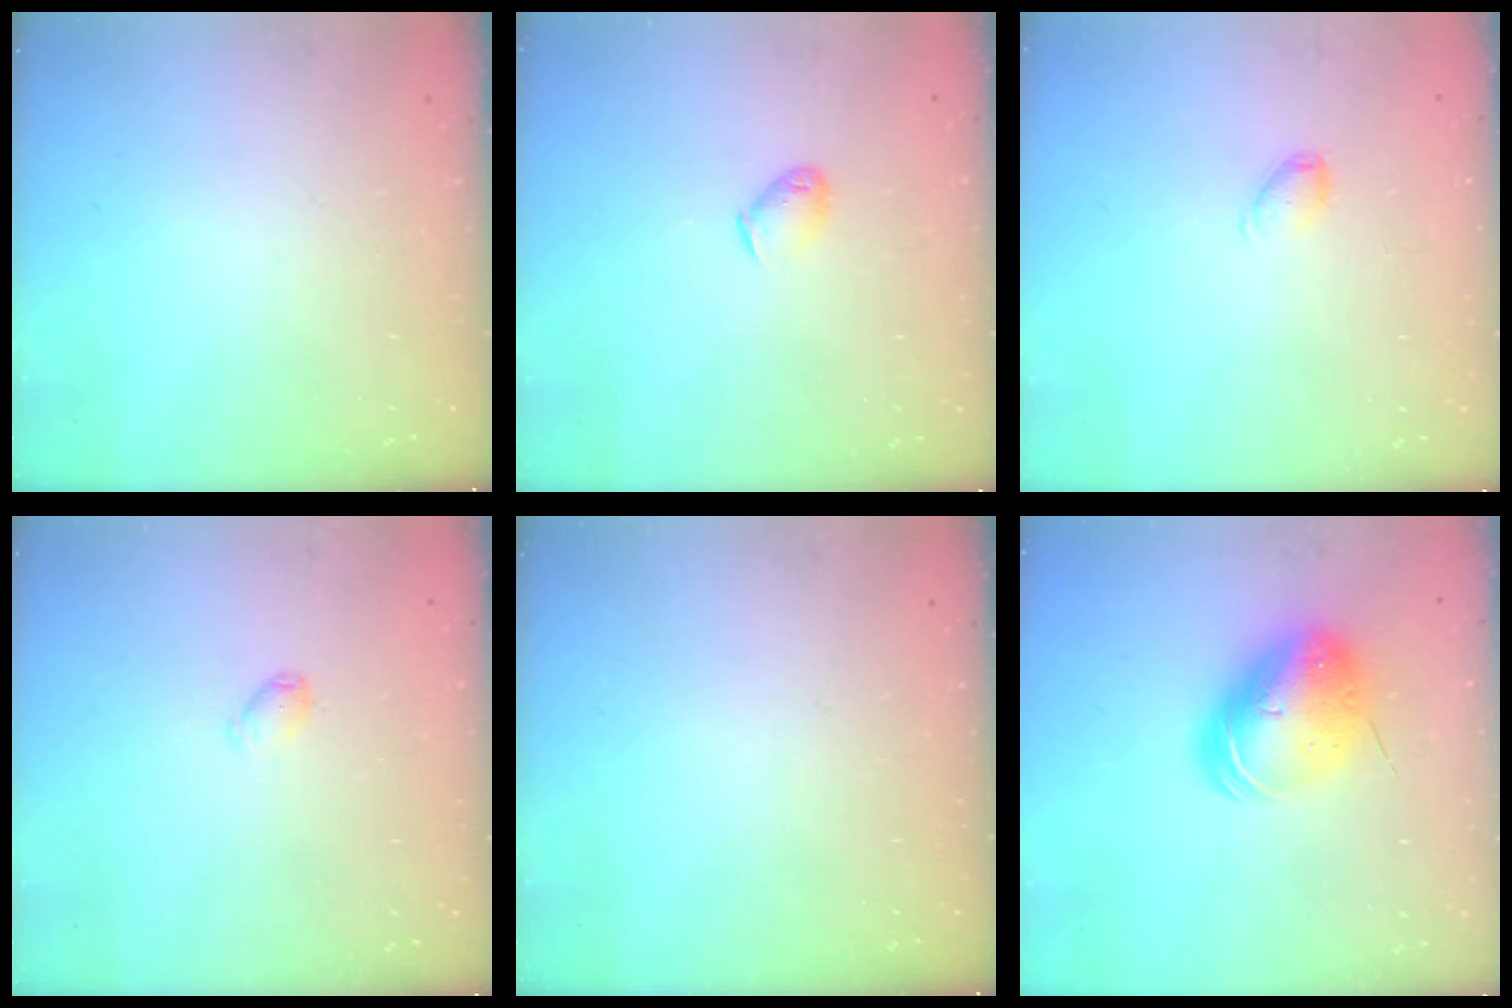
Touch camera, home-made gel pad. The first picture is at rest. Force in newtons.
{"total": 3.9, "press": 3.9, "slide": 0.6}
{"total": 5.7, "press": 5.7, "slide": 0.6}
{"total": 4.4, "press": 4.4, "slide": 0.7}
{"total": 0.0}
{"total": 11.5, "press": 11.3, "slide": 2.0}